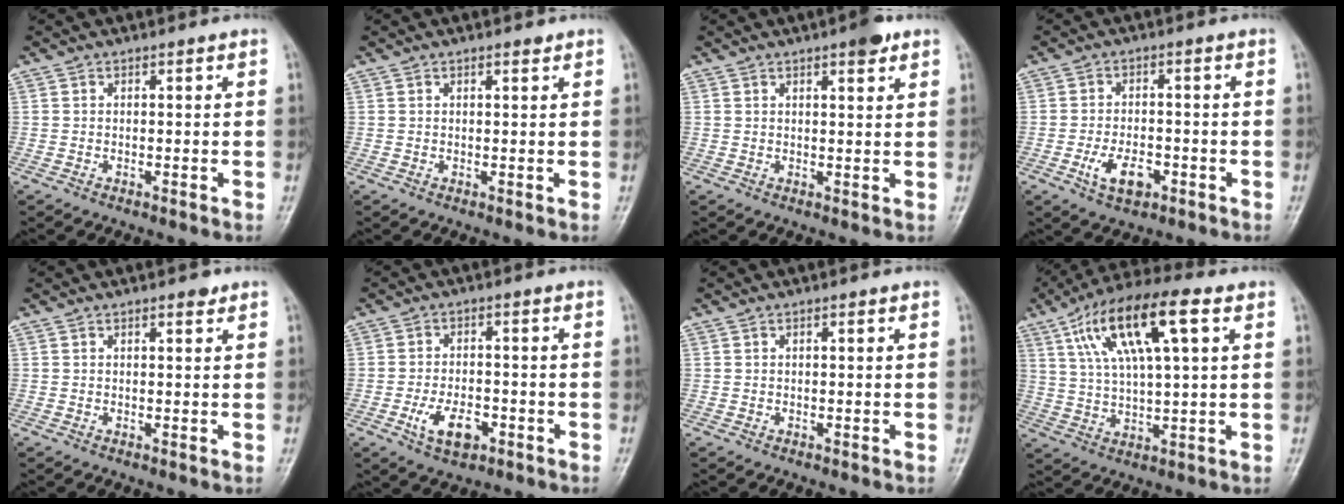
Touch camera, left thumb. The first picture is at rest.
{"total": 1.0, "force": [0.8, 0.3, 0.6], "torque": [-0.011, -0.004, 0.012]}
{"total": 3.6, "force": [2.3, 0.9, 2.6], "torque": [-0.031, -0.010, 0.030]}
{"total": 6.0, "force": [-2.5, 3.3, 4.3], "torque": [-0.073, 0.010, -0.040]}
{"total": 1.6, "force": [1.1, 0.6, 1.1], "torque": [-0.011, -0.004, 0.013]}
{"total": 6.8, "force": [-2.8, 3.8, 4.9], "torque": [-0.080, 0.011, -0.044]}
{"total": 0.6, "force": [0.2, 0.1, 0.6], "torque": [-0.012, 0.002, 0.002]}
{"total": 16.6, "force": [6.7, 5.1, 14.2], "torque": [-0.257, 0.010, 0.116]}